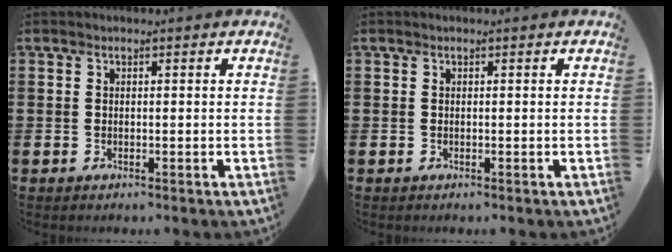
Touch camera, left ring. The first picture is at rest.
{"total": 0.0}